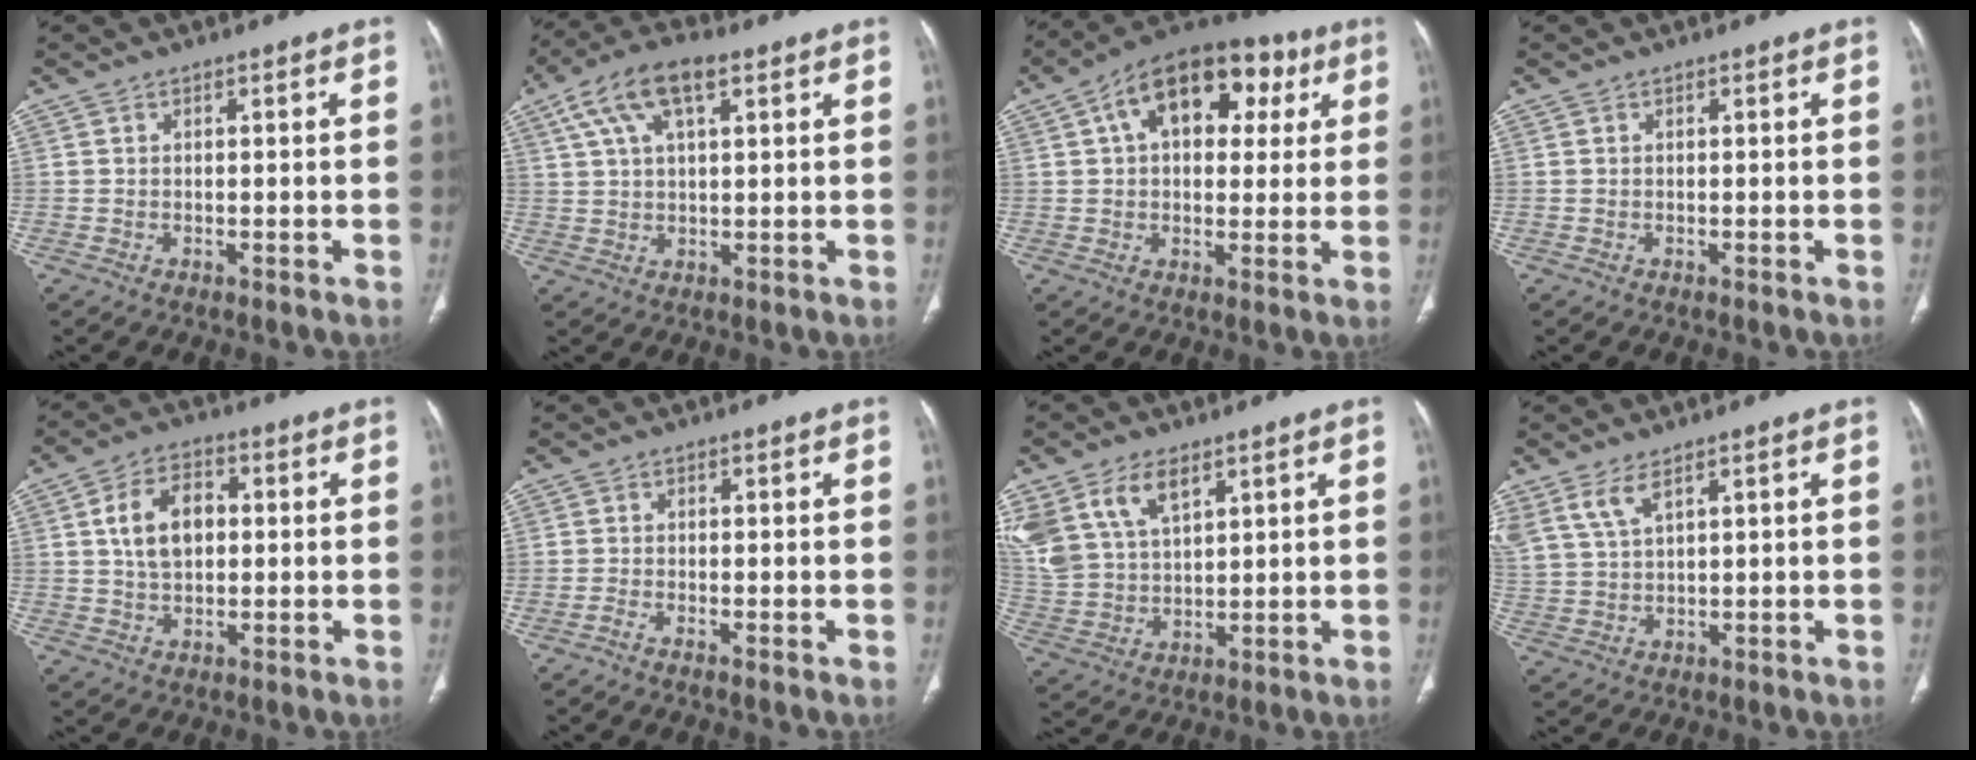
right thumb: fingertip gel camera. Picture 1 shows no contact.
{"total": 10.5, "force": [4.8, 4.5, 8.2], "torque": [-0.162, 0.017, 0.086]}
{"total": 18.0, "force": [6.3, 10.9, 12.9], "torque": [-0.161, 0.023, 0.089]}
{"total": 0.0}
{"total": 9.1, "force": [1.5, 5.9, 6.8], "torque": [-0.107, 0.010, 0.025]}
{"total": 0.9, "force": [-0.7, -0.2, 0.5], "torque": [-0.017, 0.001, -0.019]}
{"total": 14.4, "force": [7.7, 8.4, 8.8], "torque": [-0.185, -0.012, 0.162]}
{"total": 5.4, "force": [3.5, 1.6, 3.7], "torque": [-0.087, -0.011, 0.084]}